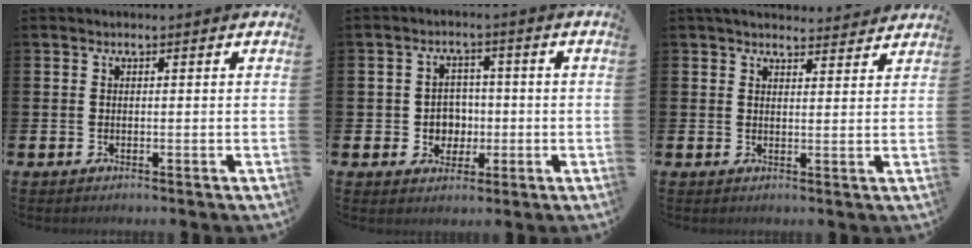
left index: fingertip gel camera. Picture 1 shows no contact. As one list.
[{"total": 3.9, "force": [-0.2, 3.7, 1.2], "torque": [-0.019, 0.000, -0.014]}, {"total": 3.5, "force": [3.4, 0.8, 0.5], "torque": [-0.006, -0.020, 0.060]}]